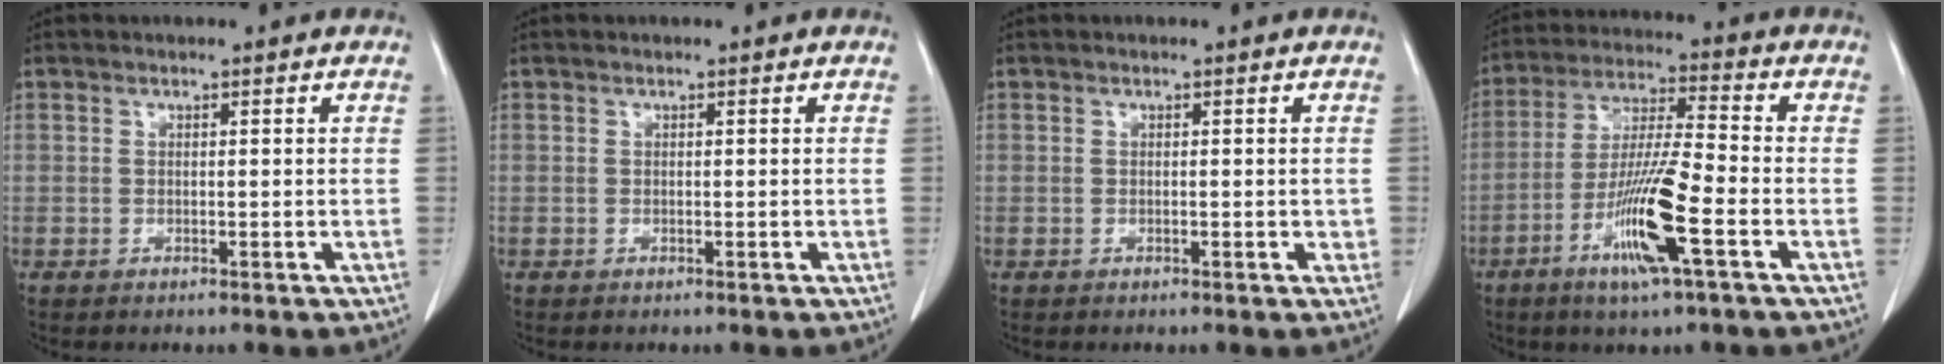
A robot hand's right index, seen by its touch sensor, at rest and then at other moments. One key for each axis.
{"total": 0.0}
{"total": 1.2, "fx": -0.2, "fy": 0.6, "fz": 1.0, "tx": -0.010, "ty": 0.002, "tz": -0.003}
{"total": 12.4, "fx": -5.1, "fy": 0.2, "fz": 11.3, "tx": -0.221, "ty": -0.015, "tz": -0.098}